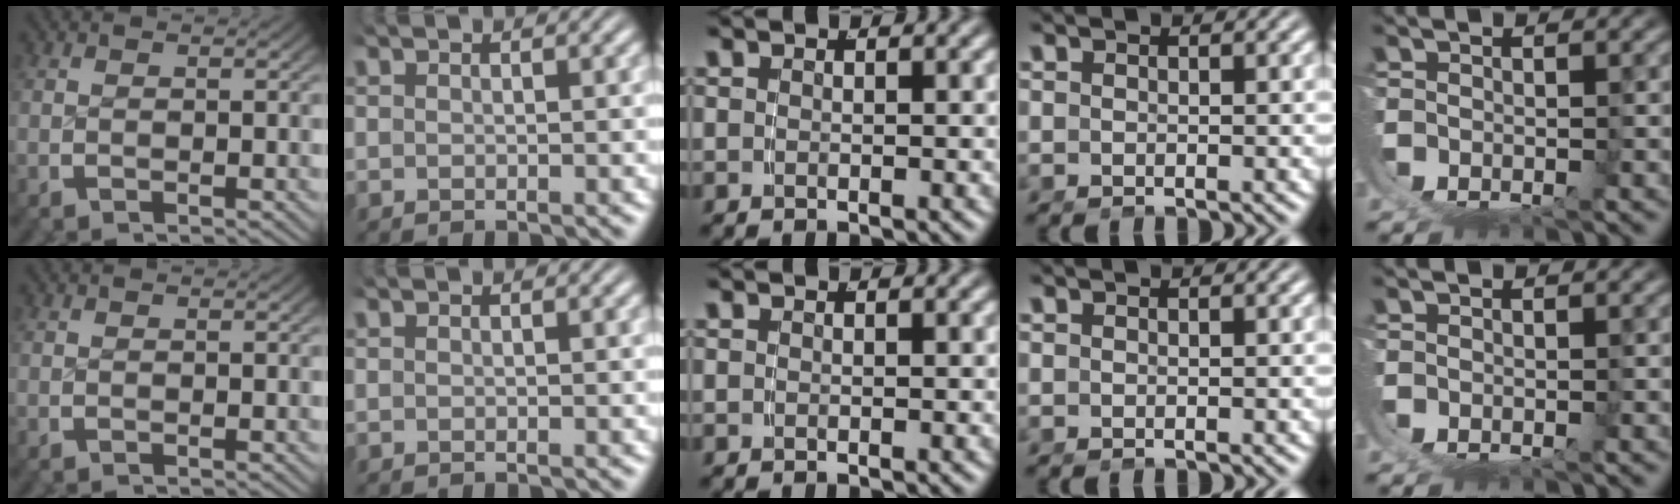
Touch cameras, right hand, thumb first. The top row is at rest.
{}